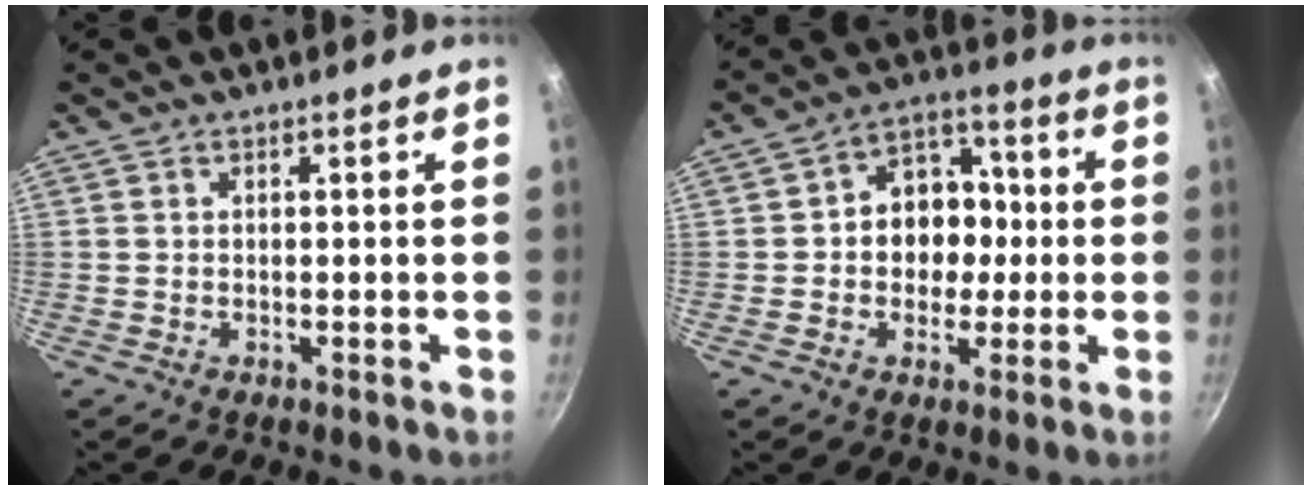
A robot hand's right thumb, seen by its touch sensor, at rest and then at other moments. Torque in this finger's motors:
{"motor_torque": [-0.51, 0.53, -0.01, 0.07, 0.05]}